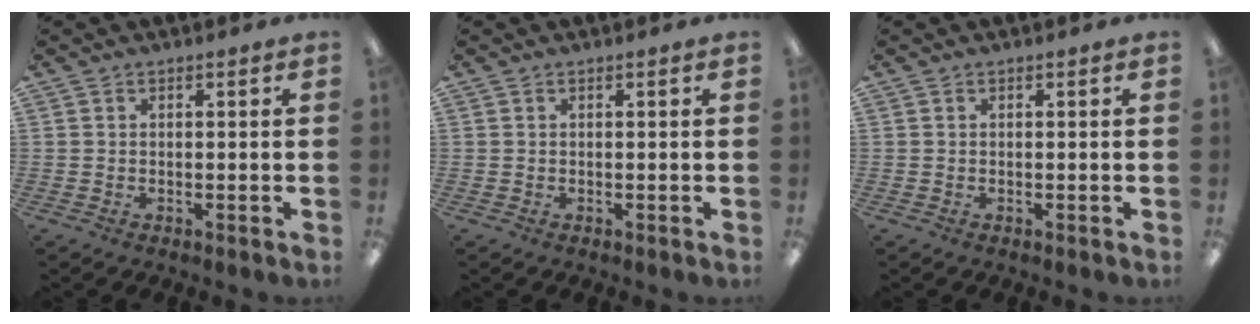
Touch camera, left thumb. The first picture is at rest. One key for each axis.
{"total": 0.0}
{"total": 0.0}